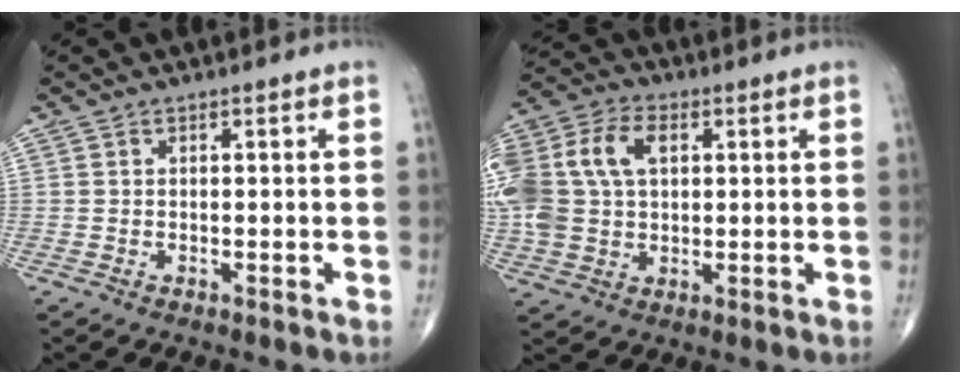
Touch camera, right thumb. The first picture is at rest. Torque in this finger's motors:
{"motor_torque": [0.64, 0.65, 1.21, 0.75, 0.16]}